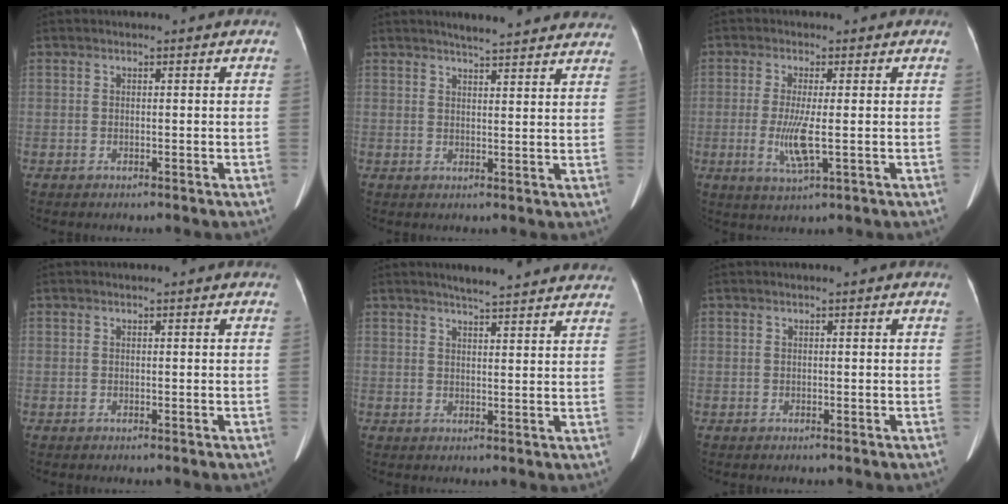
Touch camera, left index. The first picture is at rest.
{"total": 14.6, "force": [13.4, 1.7, 5.5], "torque": [-0.060, 0.012, 0.153]}
{"total": 5.3, "force": [-0.7, 0.6, 5.2], "torque": [-0.114, -0.015, -0.011]}
{"total": 1.1, "force": [1.0, 0.2, 0.5], "torque": [-0.008, 0.012, 0.009]}
{"total": 14.5, "force": [13.3, 1.3, 5.7], "torque": [-0.066, 0.010, 0.152]}
{"total": 0.6, "force": [0.5, -0.1, 0.3], "torque": [-0.004, 0.005, 0.012]}